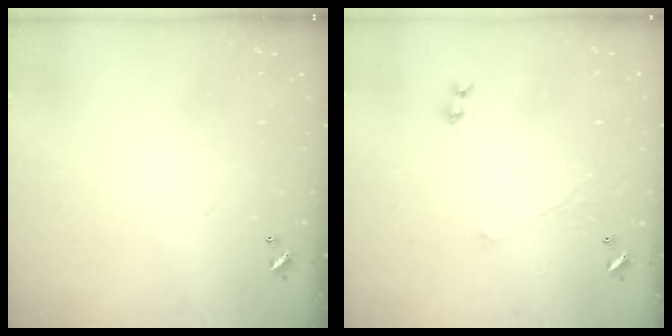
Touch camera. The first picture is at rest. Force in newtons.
{"total": 1.2, "press": 0.7, "slide": 1.0}